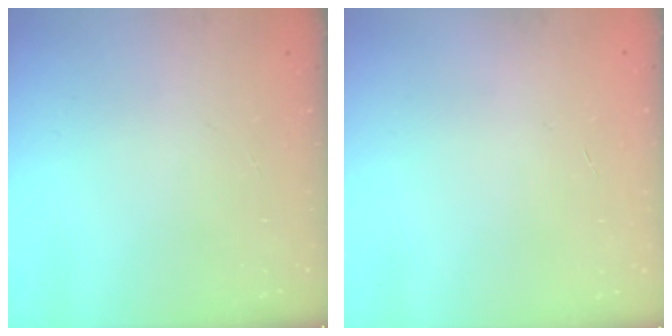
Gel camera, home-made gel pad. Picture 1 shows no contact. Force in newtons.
{"total": 0.0}